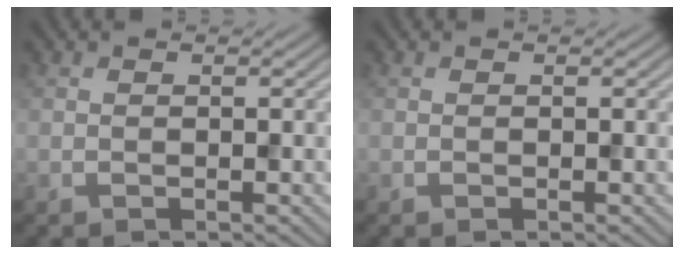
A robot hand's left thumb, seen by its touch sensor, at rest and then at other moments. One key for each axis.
{"total": 0.0}